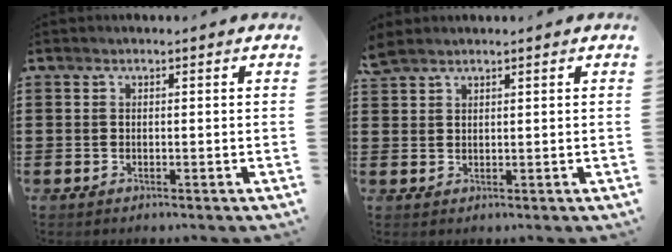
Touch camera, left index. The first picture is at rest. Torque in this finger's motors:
{"motor_torque": [0.90, 0.31, 0.25, 0.06]}